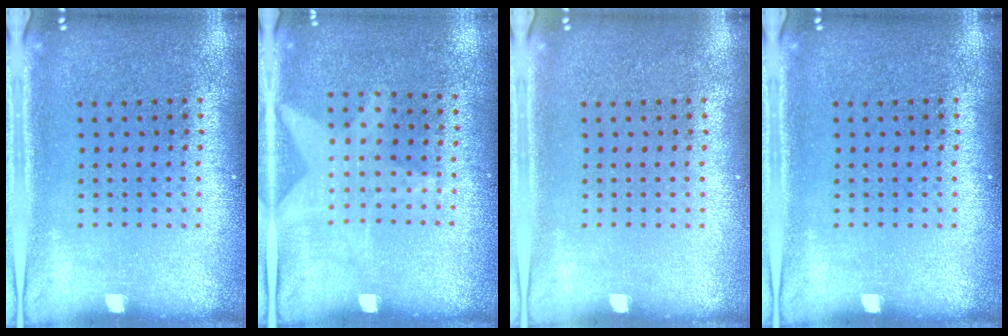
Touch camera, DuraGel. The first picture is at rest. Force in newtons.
{"total": 1.1, "press": 0.8, "slide": 0.8}
{"total": 0.0}
{"total": 0.0}